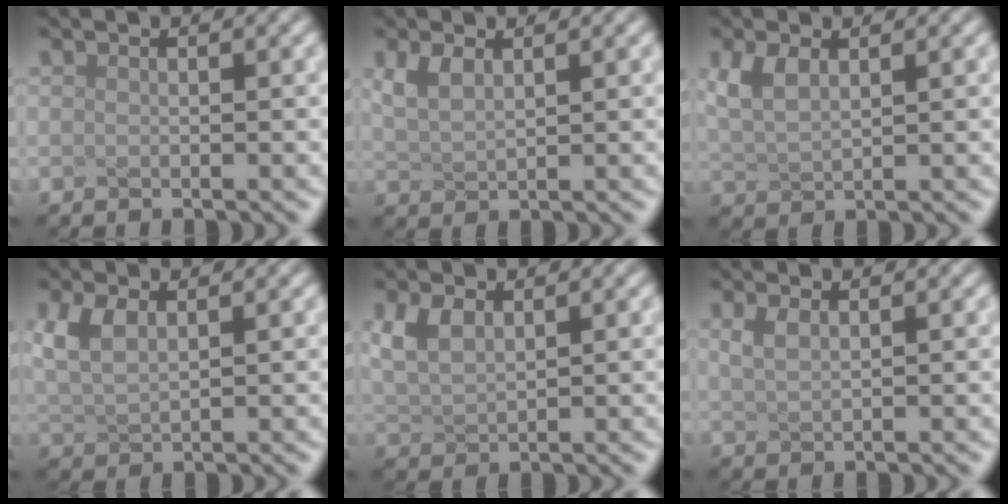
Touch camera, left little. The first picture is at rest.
{"total": 2.2, "force": [1.1, 1.0, 1.7], "torque": [-0.043, 0.002, 0.028]}
{"total": 2.9, "force": [1.3, 1.4, 2.2], "torque": [-0.058, 0.007, 0.028]}
{"total": 3.5, "force": [1.3, 1.9, 2.6], "torque": [-0.070, 0.007, 0.028]}
{"total": 3.2, "force": [1.3, 1.8, 2.2], "torque": [-0.058, 0.006, 0.029]}
{"total": 1.5, "force": [0.7, 0.6, 1.1], "torque": [-0.025, 0.002, 0.017]}